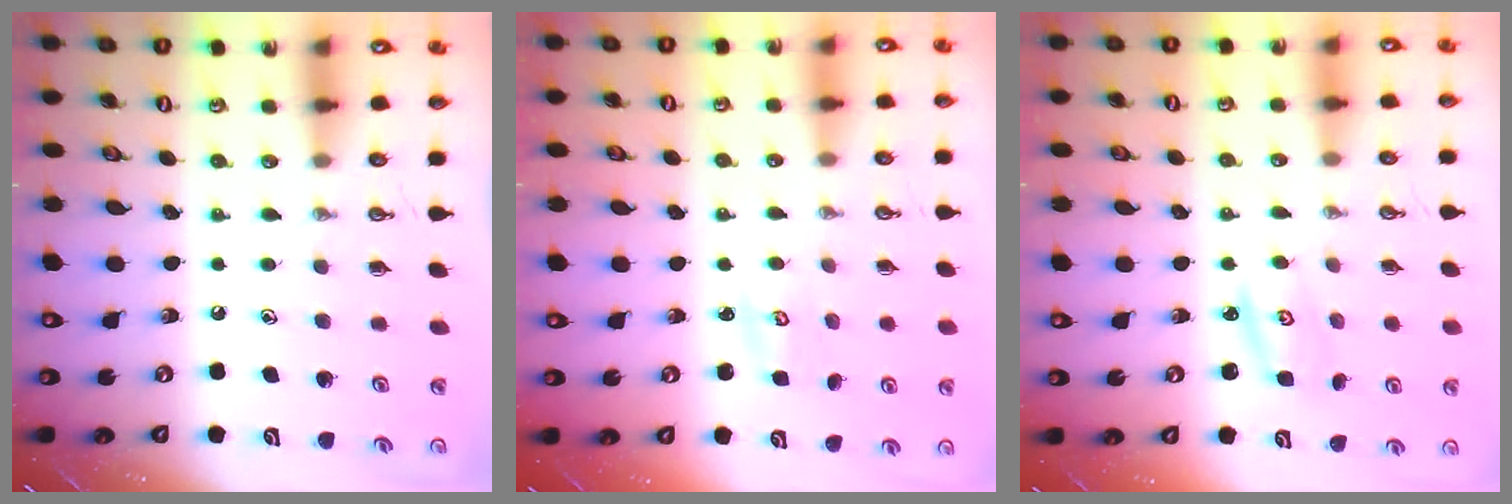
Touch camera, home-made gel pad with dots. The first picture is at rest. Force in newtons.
{"total": 2.2, "press": 2.2, "slide": 0.3}
{"total": 2.8, "press": 2.8, "slide": 0.4}